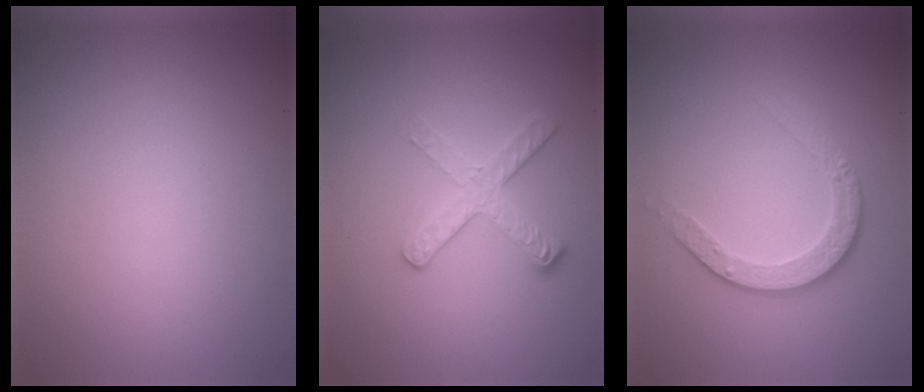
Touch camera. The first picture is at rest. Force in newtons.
{"total": 2.7, "press": 2.4, "slide": 1.2}
{"total": 3.4, "press": 2.5, "slide": 2.3}